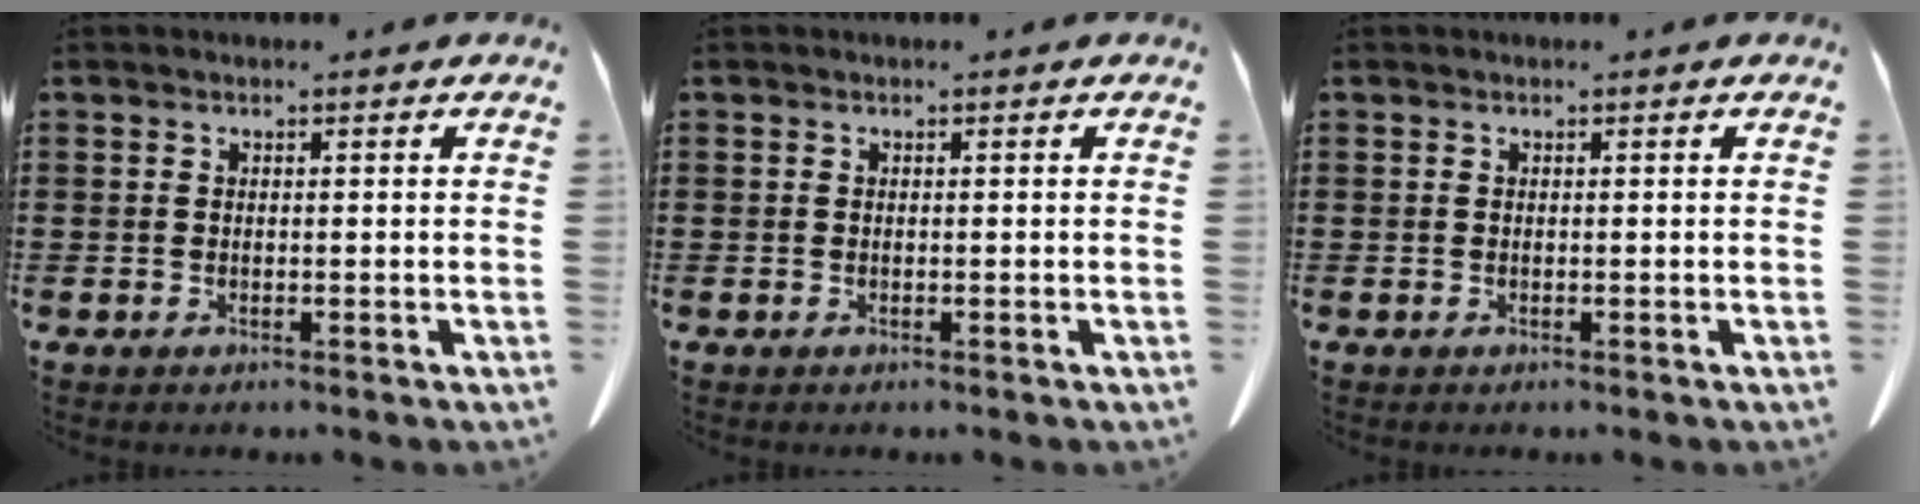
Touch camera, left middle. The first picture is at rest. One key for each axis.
{"total": 0.0}
{"total": 0.0}